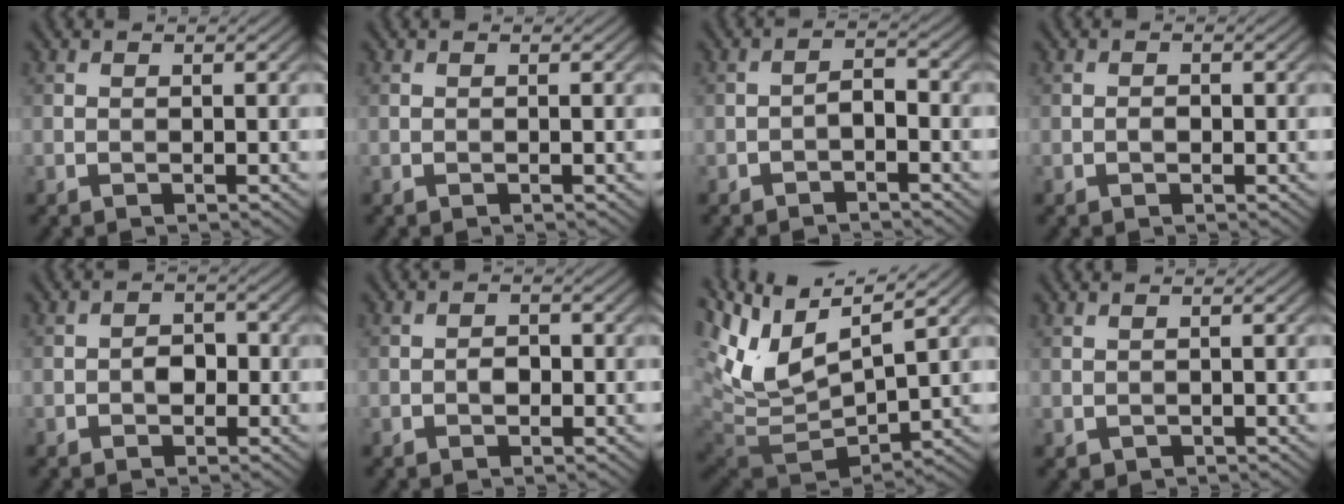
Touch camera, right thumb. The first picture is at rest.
{"total": 0.0}
{"total": 2.0, "force": [-1.3, 0.8, 1.3], "torque": [-0.020, 0.008, -0.028]}
{"total": 0.9, "force": [-0.3, 0.6, 0.6], "torque": [-0.012, 0.000, -0.008]}
{"total": 2.1, "force": [-0.6, 1.6, 1.2], "torque": [-0.021, 0.000, -0.015]}
{"total": 1.5, "force": [-0.5, 1.1, 0.9], "torque": [-0.017, 0.000, -0.013]}
{"total": 11.9, "force": [4.4, 5.1, 9.8], "torque": [-0.228, 0.005, 0.088]}
{"total": 0.5, "force": [0.2, 0.4, 0.2], "torque": [-0.011, -0.002, 0.010]}